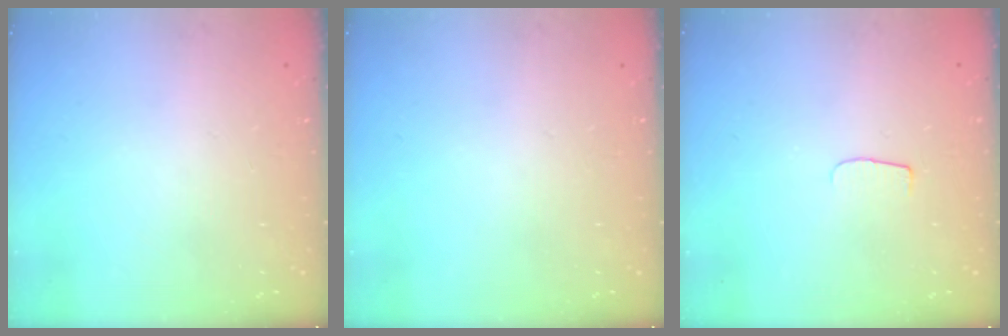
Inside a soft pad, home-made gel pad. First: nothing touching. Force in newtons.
{"total": 0.0}
{"total": 4.5, "press": 4.4, "slide": 0.5}